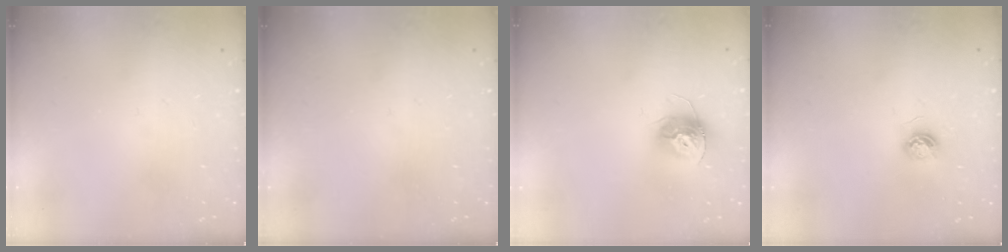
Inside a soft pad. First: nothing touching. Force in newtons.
{"total": 0.0}
{"total": 11.3, "press": 11.3, "slide": 0.7}
{"total": 4.2, "press": 4.2, "slide": 0.4}